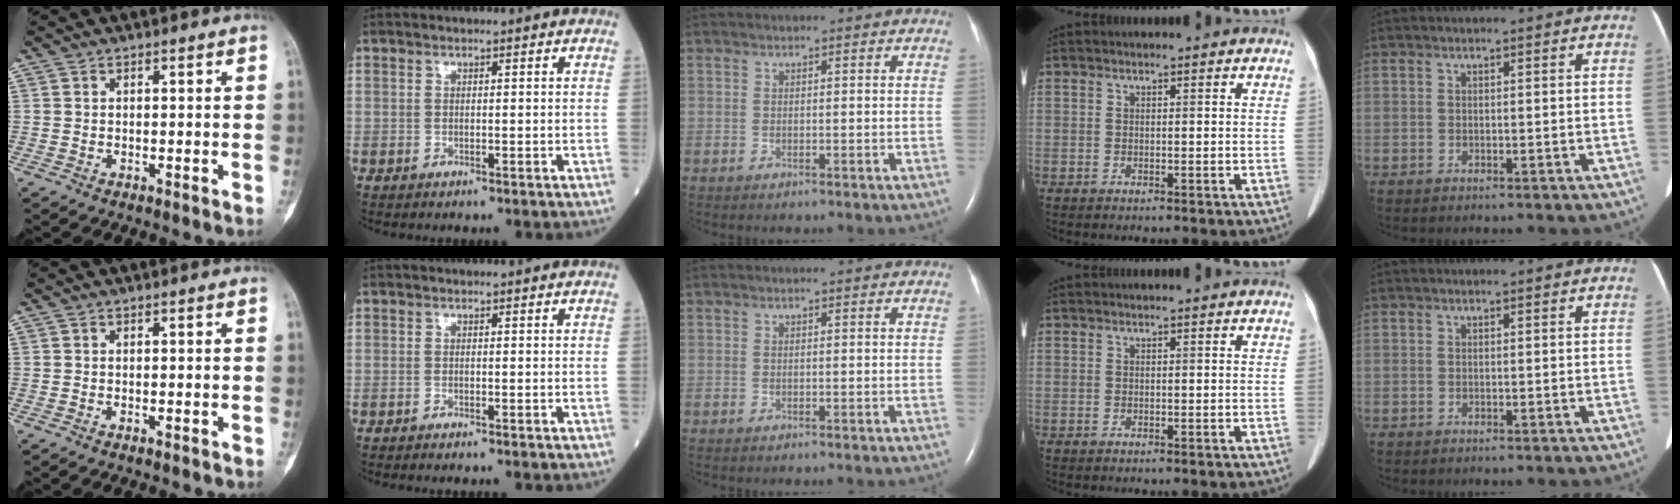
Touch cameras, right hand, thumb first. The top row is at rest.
{"thumb": {"total": 0.9, "force": [-0.4, 0.4, 0.6], "torque": [-0.012, 0.002, -0.005]}, "index": {"total": 1.1, "force": [-1.0, -0.1, 0.6], "torque": [-0.005, 0.001, -0.011]}}